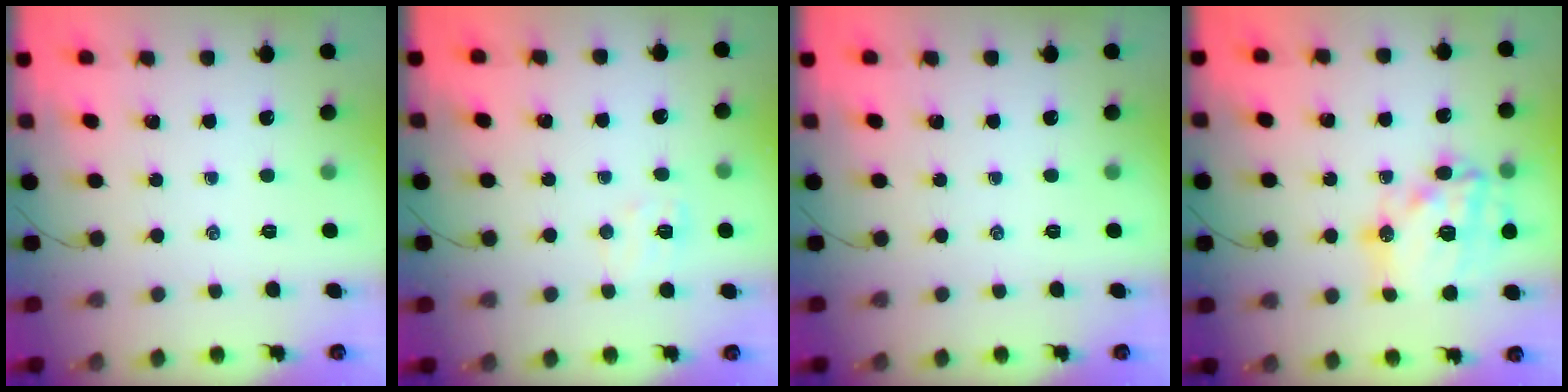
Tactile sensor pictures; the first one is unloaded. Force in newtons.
{"total": 6.0, "press": 5.8, "slide": 1.4}
{"total": 0.0}
{"total": 20.6, "press": 20.3, "slide": 3.9}